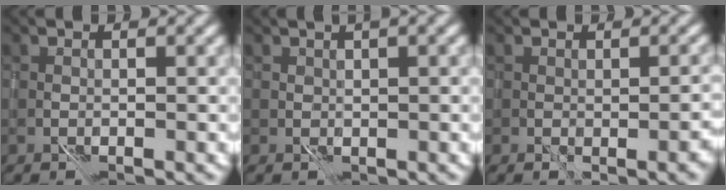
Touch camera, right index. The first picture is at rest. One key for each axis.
{"total": 2.2, "fx": 0.9, "fy": 0.9, "fz": 1.8, "tx": -0.020, "ty": 0.014, "tz": 0.016}
{"total": 1.8, "fx": 0.2, "fy": 0.3, "fz": 1.7, "tx": -0.021, "ty": 0.003, "tz": 0.013}